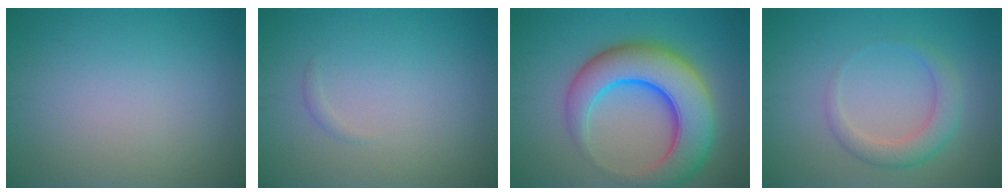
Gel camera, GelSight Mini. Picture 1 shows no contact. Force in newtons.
{"total": 0.5, "press": 0.5, "slide": 0.0}
{"total": 10.1, "press": 10.1, "slide": 0.5}
{"total": 3.0, "press": 3.0, "slide": 0.1}